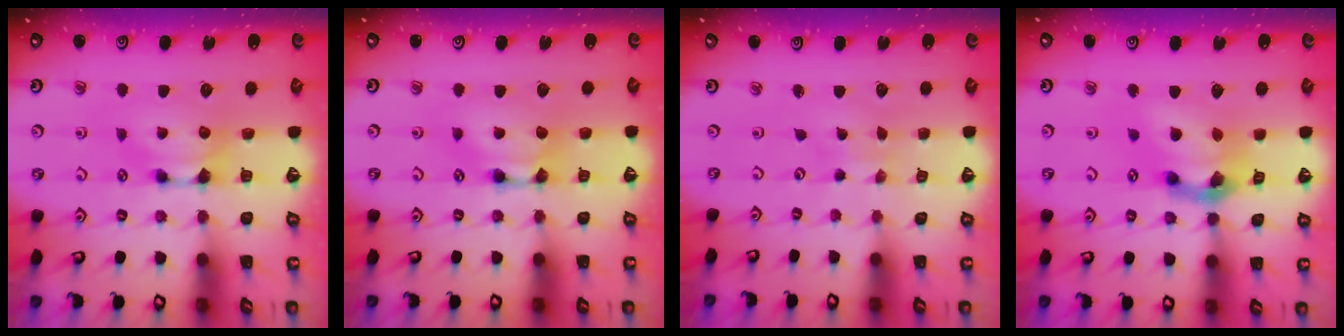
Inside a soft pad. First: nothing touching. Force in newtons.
{"total": 1.7, "press": 1.7, "slide": 0.0}
{"total": 6.0, "press": 5.6, "slide": 2.0}
{"total": 8.3, "press": 7.9, "slide": 2.4}